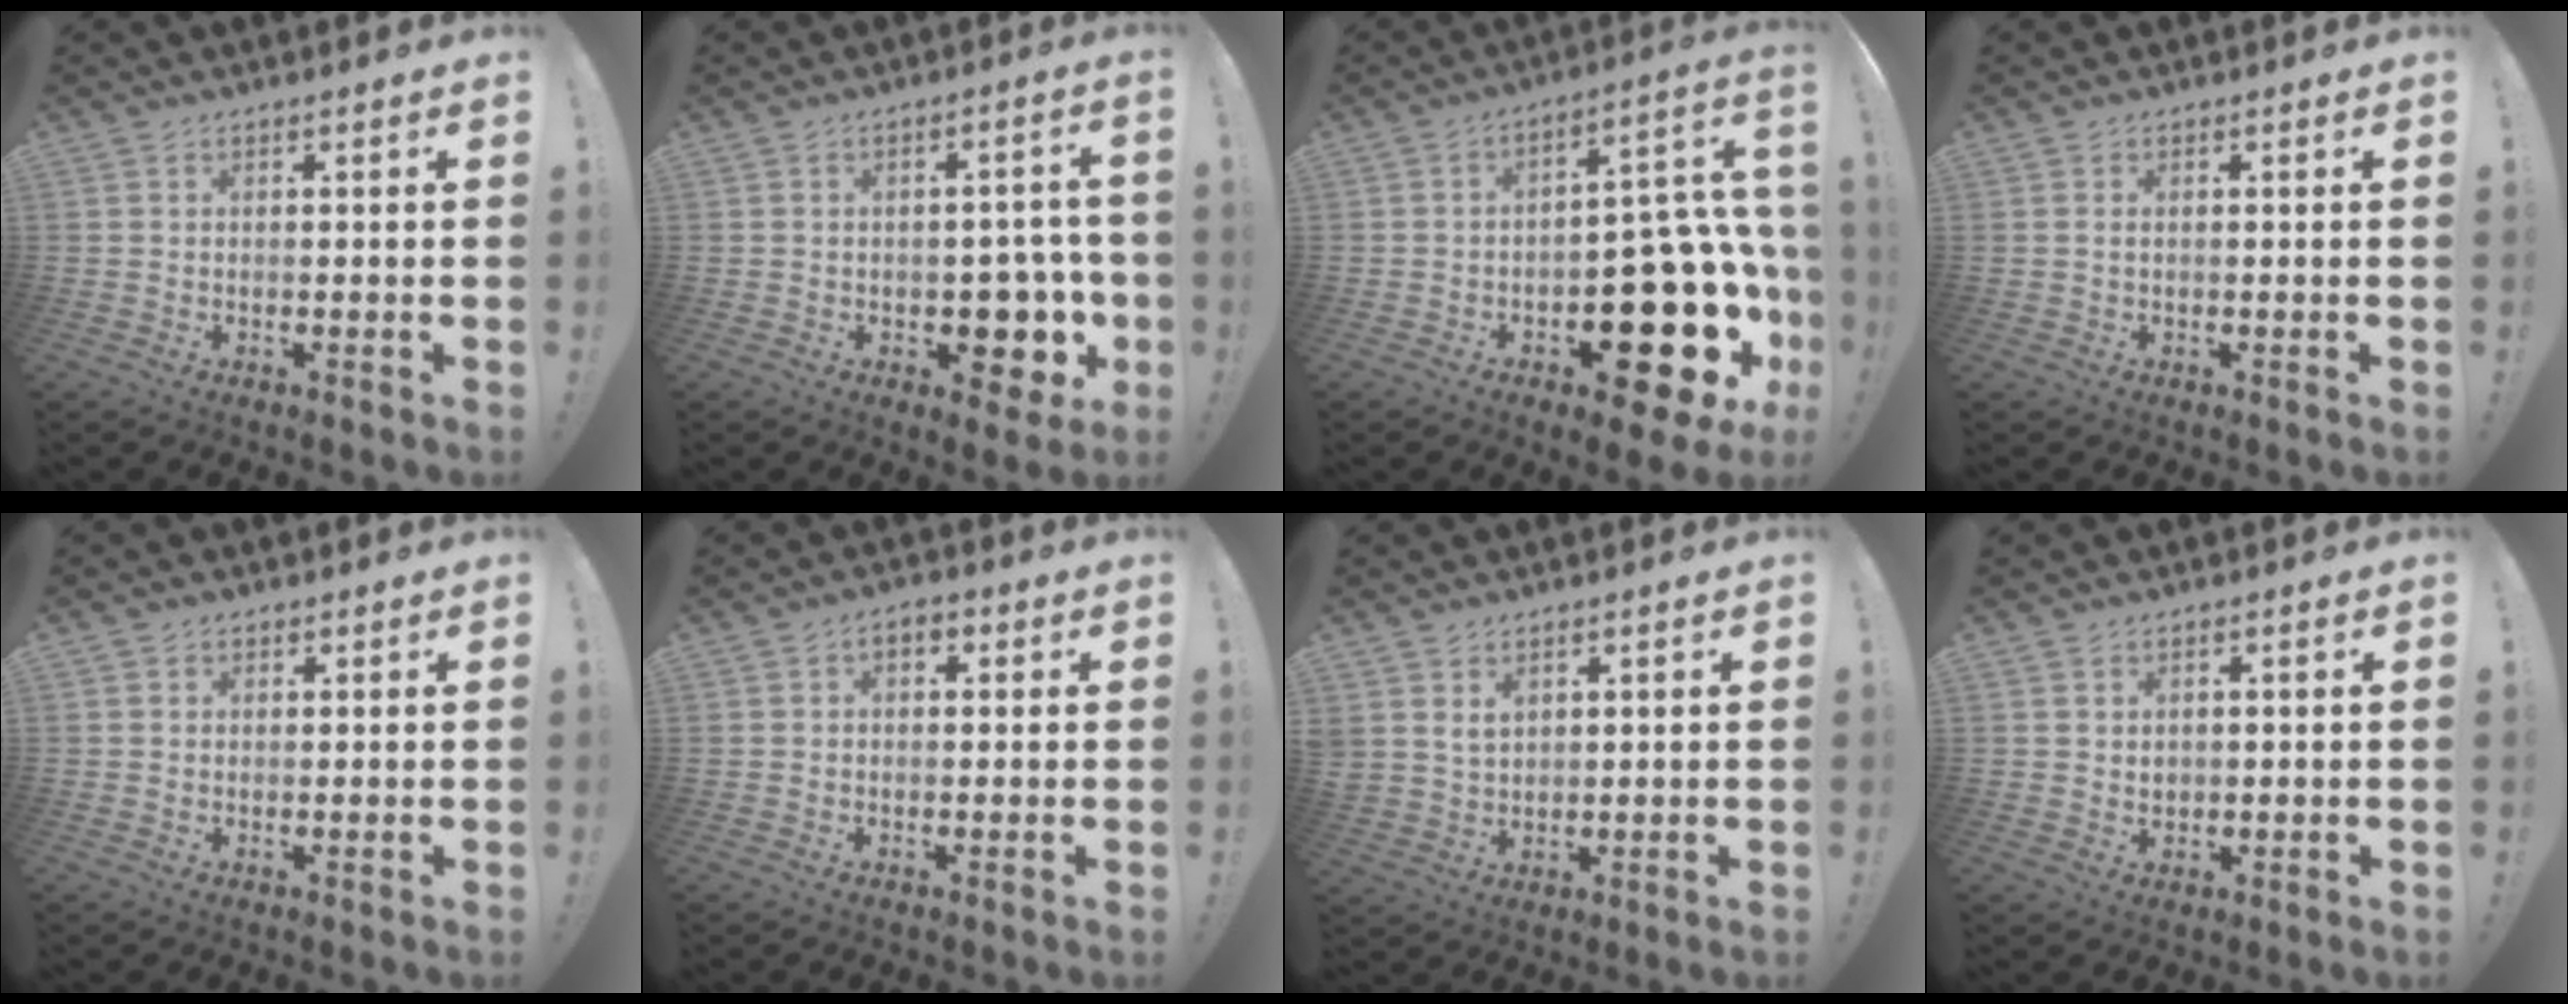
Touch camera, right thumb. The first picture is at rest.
{"total": 9.0, "force": [-2.3, 6.8, 5.4], "torque": [-0.047, 0.013, -0.028]}
{"total": 24.5, "force": [-9.0, 12.8, 18.8], "torque": [-0.194, 0.055, -0.121]}
{"total": 0.6, "force": [0.2, 0.2, 0.5], "torque": [-0.017, 0.006, 0.004]}
{"total": 1.1, "force": [0.7, 0.9, 0.0], "torque": [0.005, -0.002, 0.013]}
{"total": 3.0, "force": [0.3, 2.1, 2.1], "torque": [-0.026, 0.005, 0.003]}
{"total": 4.2, "force": [2.7, 2.9, 1.2], "torque": [-0.026, -0.011, 0.053]}
{"total": 2.0, "force": [1.0, 1.6, 0.6], "torque": [-0.001, -0.005, 0.017]}